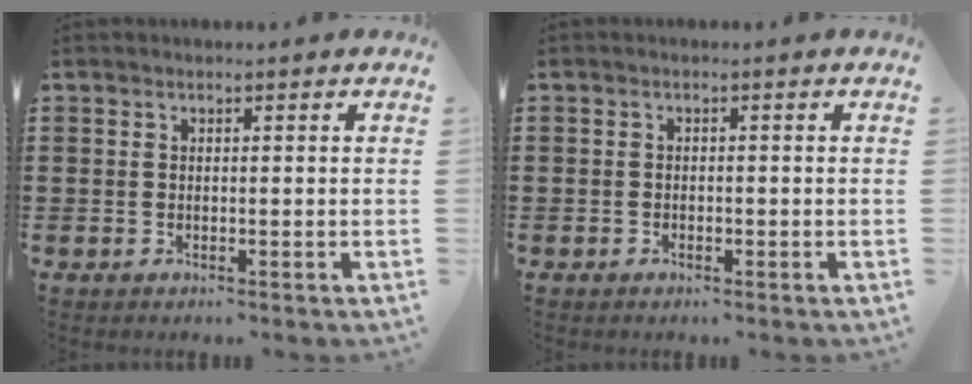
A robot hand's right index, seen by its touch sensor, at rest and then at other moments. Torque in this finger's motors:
{"motor_torque": [-0.10, 0.79, 0.00, 0.00]}